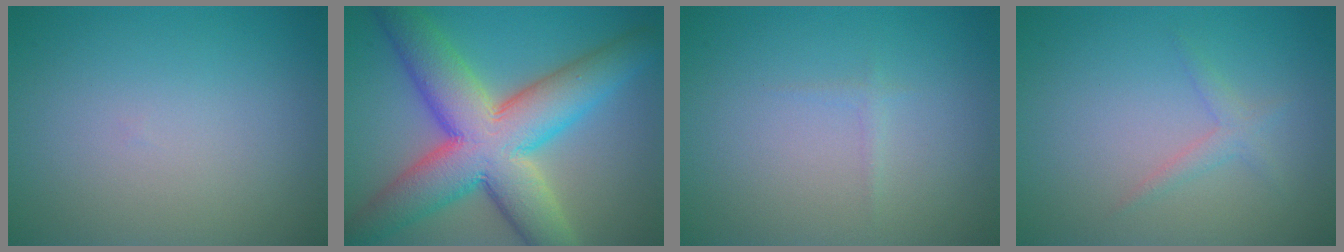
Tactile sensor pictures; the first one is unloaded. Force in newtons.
{"total": 12.3, "press": 12.3, "slide": 0.6}
{"total": 0.6, "press": 0.6, "slide": 0.0}
{"total": 1.3, "press": 1.3, "slide": 0.2}